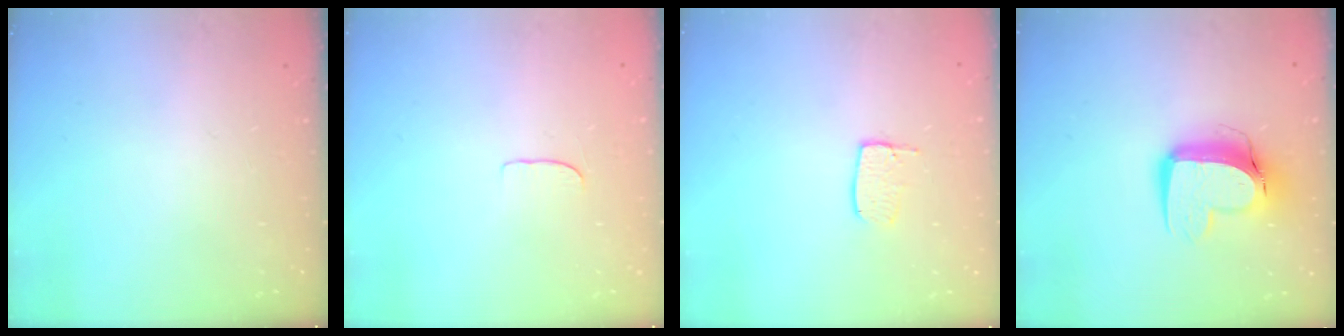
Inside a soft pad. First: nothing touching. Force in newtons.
{"total": 4.9, "press": 4.9, "slide": 0.5}
{"total": 5.8, "press": 5.8, "slide": 0.4}
{"total": 12.0, "press": 12.0, "slide": 1.2}